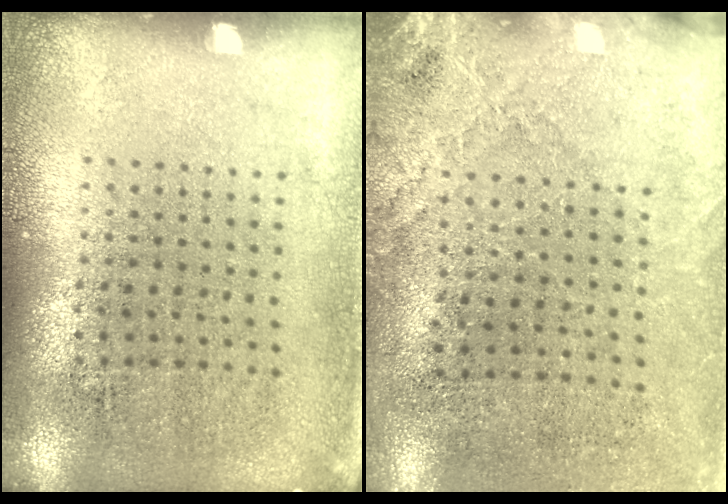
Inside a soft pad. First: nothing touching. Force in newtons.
{"total": 2.6, "press": 2.3, "slide": 1.1}